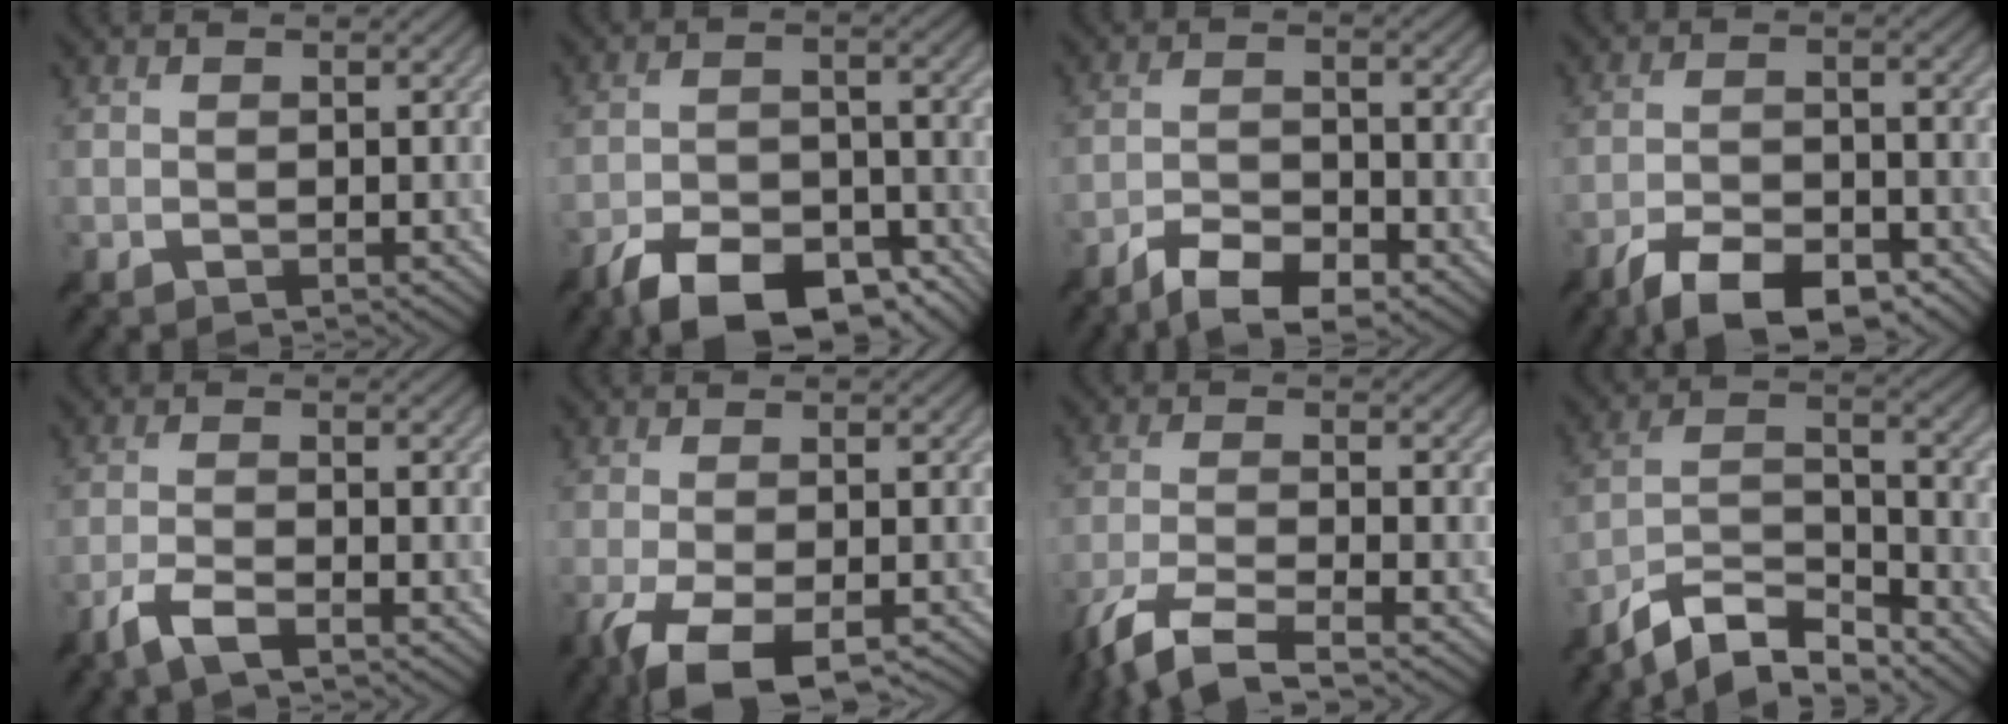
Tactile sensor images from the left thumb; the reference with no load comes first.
{"total": 12.0, "force": [-8.5, 4.6, 7.1], "torque": [-0.125, -0.004, -0.152]}
{"total": 7.0, "force": [-5.1, 2.0, 4.5], "torque": [-0.088, 0.000, -0.095]}
{"total": 9.2, "force": [-6.6, 2.9, 5.7], "torque": [-0.101, 0.002, -0.121]}
{"total": 3.9, "force": [-2.5, 0.8, 2.9], "torque": [-0.065, 0.002, -0.060]}
{"total": 8.7, "force": [-4.7, 2.8, 6.7], "torque": [-0.139, -0.017, -0.080]}
{"total": 7.4, "force": [-5.0, 1.6, 5.2], "torque": [-0.112, -0.010, -0.108]}
{"total": 9.7, "force": [-8.1, 2.4, 4.6], "torque": [-0.090, 0.012, -0.161]}